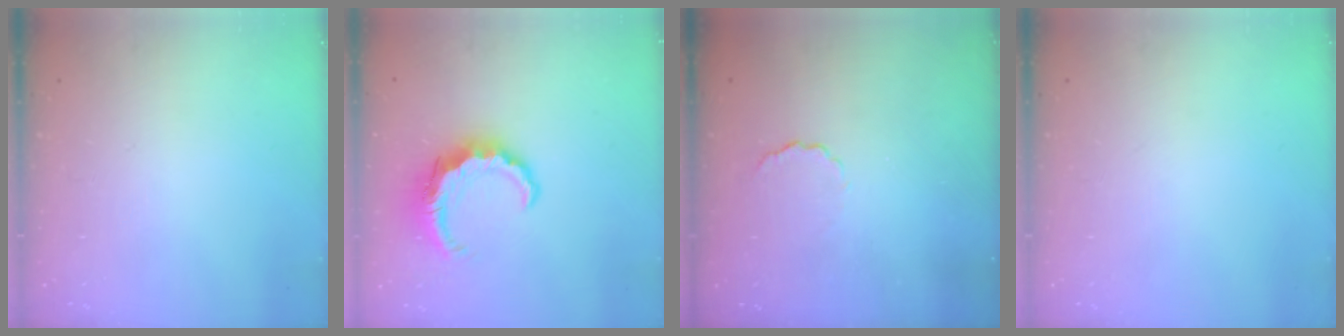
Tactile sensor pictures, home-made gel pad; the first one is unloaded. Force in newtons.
{"total": 8.5, "press": 8.5, "slide": 0.9}
{"total": 3.5, "press": 3.4, "slide": 0.8}
{"total": 0.0}